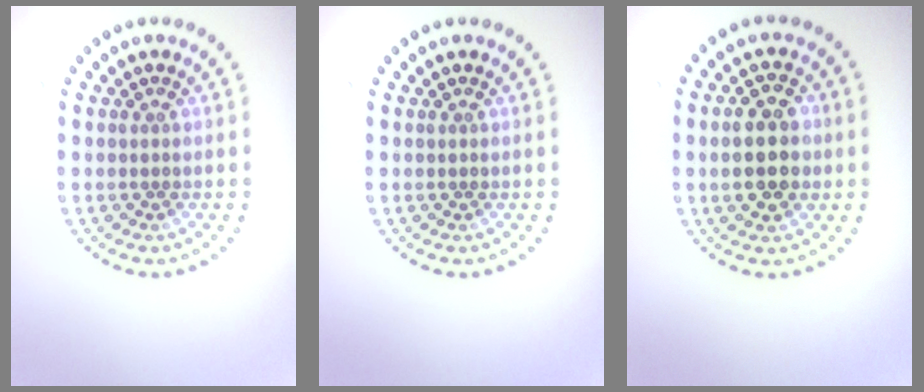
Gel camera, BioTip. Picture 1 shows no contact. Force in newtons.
{"total": 0.0}
{"total": 5.0, "press": 5.0, "slide": 0.3}